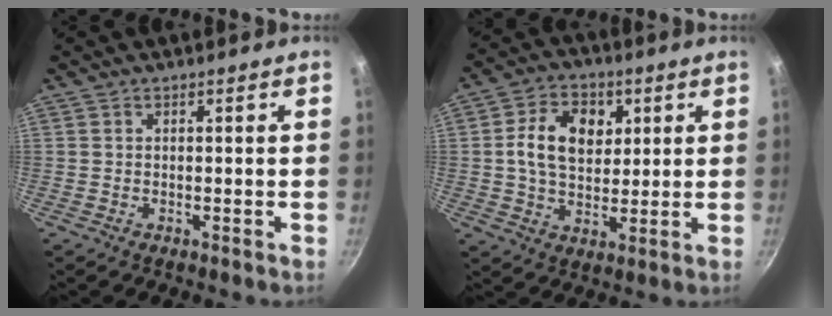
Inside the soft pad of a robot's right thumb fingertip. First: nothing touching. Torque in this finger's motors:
{"motor_torque": [0.45, 2.65, 1.04, 0.72, 0.07]}